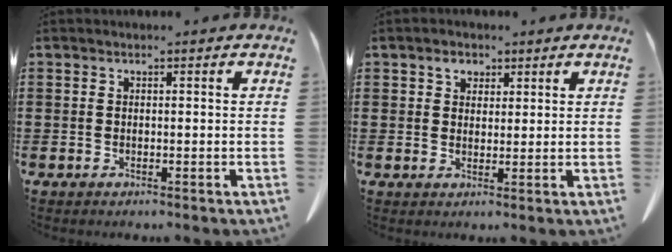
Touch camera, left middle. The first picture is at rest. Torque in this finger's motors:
{"motor_torque": [0.08, -0.03, 0.02, 0.00]}